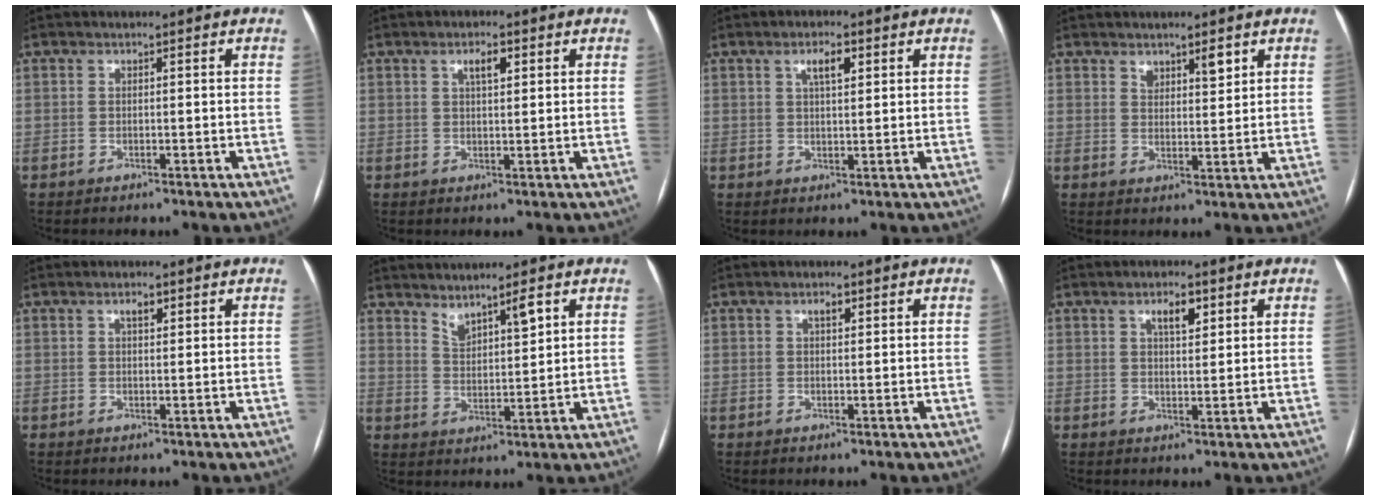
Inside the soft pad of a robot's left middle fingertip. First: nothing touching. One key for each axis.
{"total": 2.7, "fx": 1.2, "fy": 0.8, "fz": 2.2, "tx": -0.041, "ty": 0.003, "tz": 0.021}
{"total": 3.4, "fx": 1.6, "fy": 1.0, "fz": 2.8, "tx": -0.052, "ty": 0.005, "tz": 0.027}
{"total": 3.1, "fx": 2.2, "fy": 1.2, "fz": 1.9, "tx": -0.030, "ty": 0.001, "tz": 0.037}
{"total": 1.6, "fx": 0.9, "fy": 0.6, "fz": 1.2, "tx": -0.021, "ty": 0.003, "tz": 0.013}
{"total": 4.5, "fx": 3.4, "fy": 0.7, "fz": 2.9, "tx": -0.056, "ty": 0.002, "tz": 0.067}
{"total": 1.5, "fx": 0.8, "fy": 0.6, "fz": 1.1, "tx": -0.020, "ty": 0.003, "tz": 0.011}
{"total": 3.7, "fx": 1.9, "fy": 1.3, "fz": 2.8, "tx": -0.047, "ty": 0.003, "tz": 0.032}